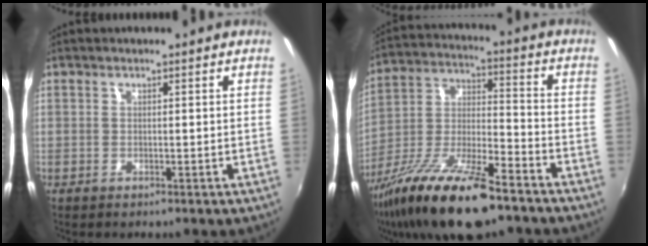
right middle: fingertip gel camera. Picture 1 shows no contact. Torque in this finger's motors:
{"motor_torque": [1.09, -1.05, 0.93, 0.21]}